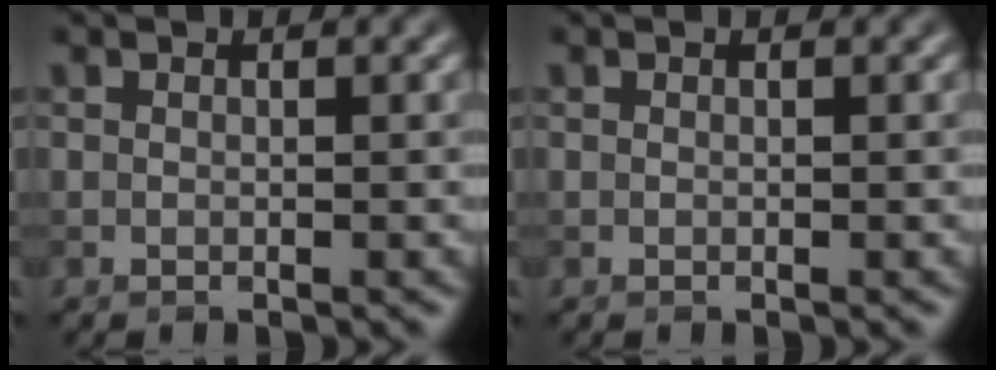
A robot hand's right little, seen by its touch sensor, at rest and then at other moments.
{"total": 0.0}